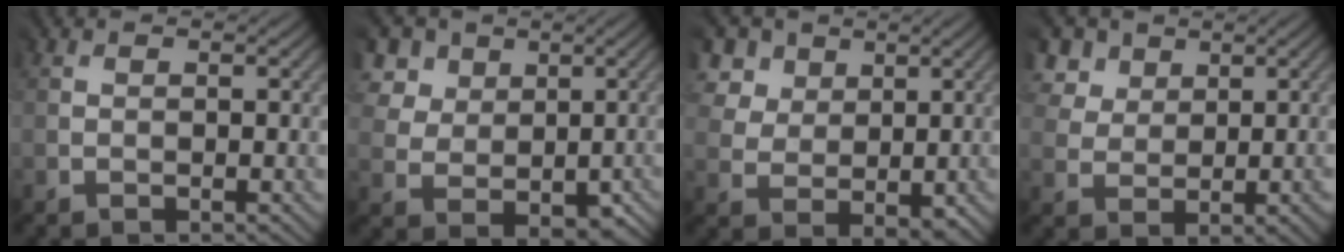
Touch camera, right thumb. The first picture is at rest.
{"total": 6.6, "force": [3.4, 5.5, 1.6], "torque": [-0.083, 0.010, 0.076]}
{"total": 6.1, "force": [3.7, 4.6, 1.4], "torque": [-0.079, 0.009, 0.073]}
{"total": 4.7, "force": [3.3, 3.3, 0.5], "torque": [-0.043, 0.008, 0.066]}